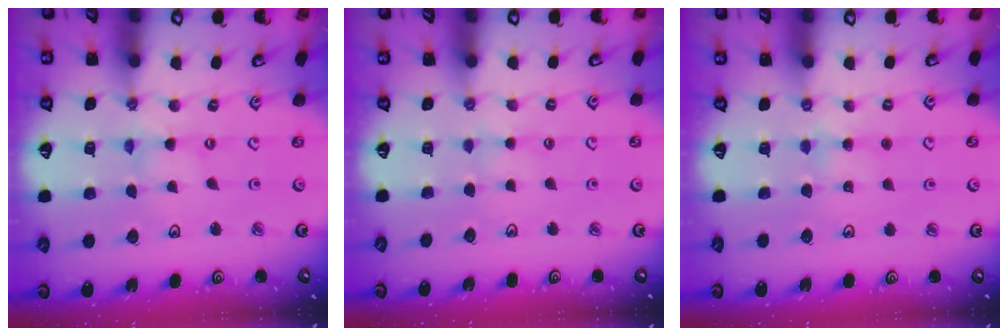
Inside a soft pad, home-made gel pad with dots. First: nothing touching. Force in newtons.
{"total": 2.4, "press": 2.4, "slide": 0.5}
{"total": 3.7, "press": 3.7, "slide": 0.4}